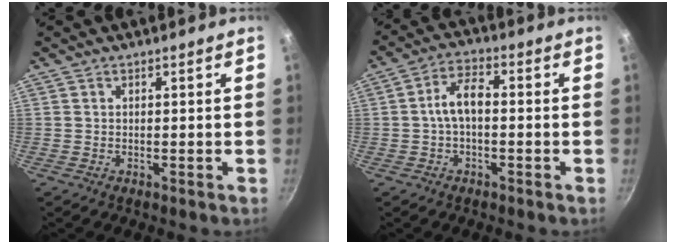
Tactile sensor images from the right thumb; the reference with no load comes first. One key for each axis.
{"total": 6.1, "fx": -0.5, "fy": 3.1, "fz": 5.2, "tx": -0.092, "ty": 0.030, "tz": -0.016}